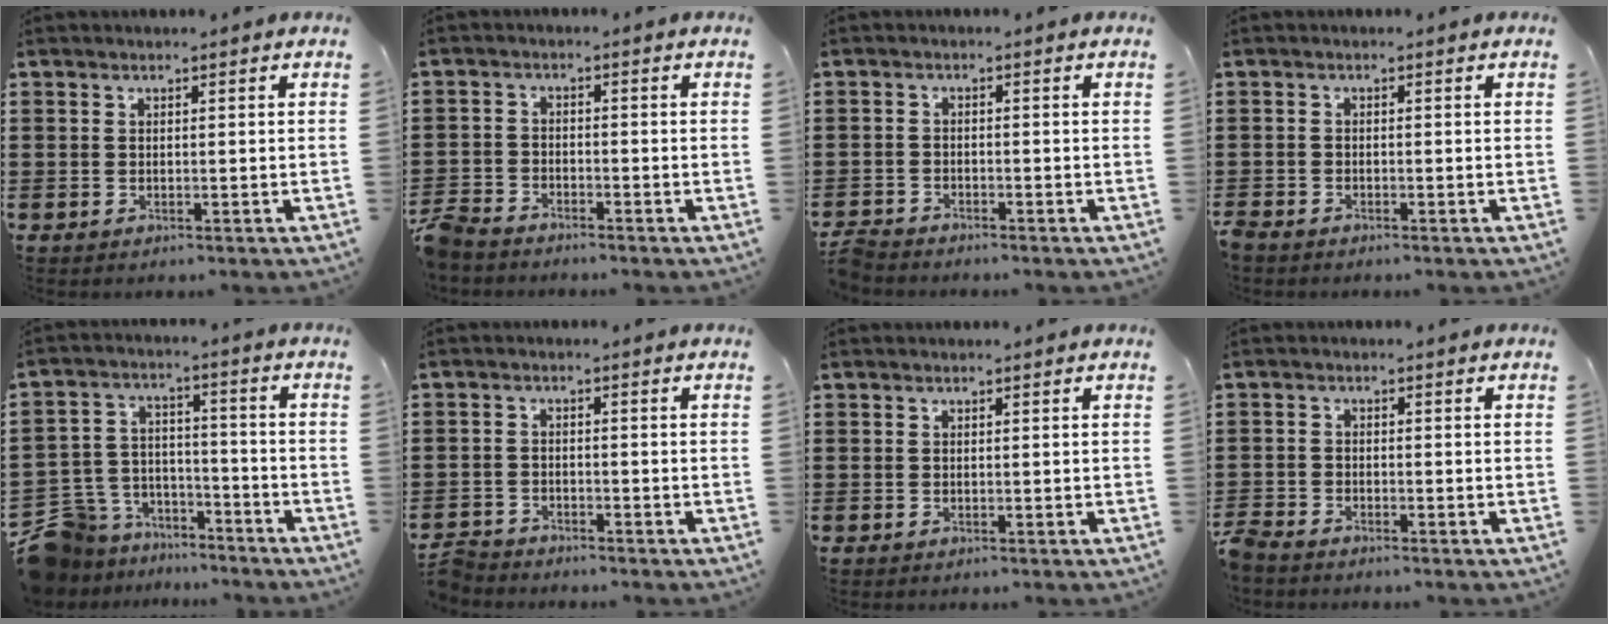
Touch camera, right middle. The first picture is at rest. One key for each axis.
{"total": 3.7, "fx": -3.5, "fy": 0.9, "fz": 0.8, "tx": -0.043, "ty": -0.006, "tz": -0.082}
{"total": 2.7, "fx": -2.6, "fy": 0.3, "fz": 0.3, "tx": -0.016, "ty": -0.001, "tz": -0.057}
{"total": 1.2, "fx": -1.1, "fy": 0.3, "fz": 0.4, "tx": -0.017, "ty": -0.004, "tz": -0.025}
{"total": 8.4, "fx": -7.7, "fy": 3.4, "fz": 0.1, "tx": -0.030, "ty": 0.011, "tz": -0.155}
{"total": 3.2, "fx": -3.1, "fy": 0.5, "fz": 0.1, "tx": -0.020, "ty": -0.005, "tz": -0.072}
{"total": 0.0}
{"total": 2.3, "fx": -2.2, "fy": 0.3, "fz": 0.5, "tx": -0.025, "ty": -0.002, "tz": -0.049}